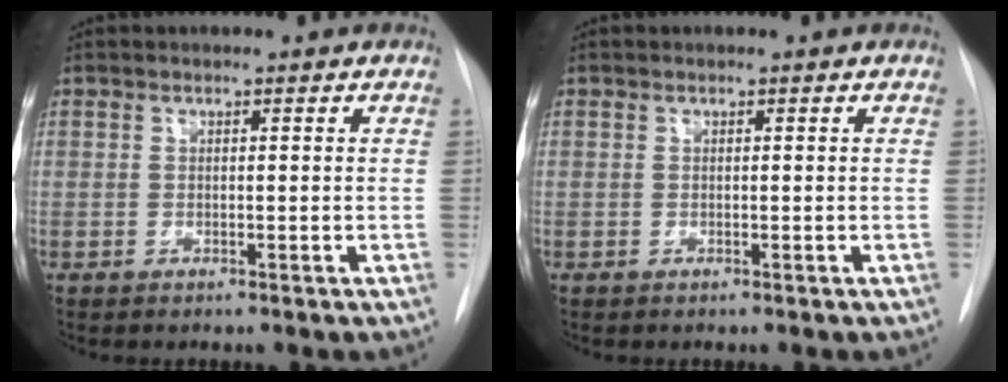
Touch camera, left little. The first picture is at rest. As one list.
[{"total": 0.0}]